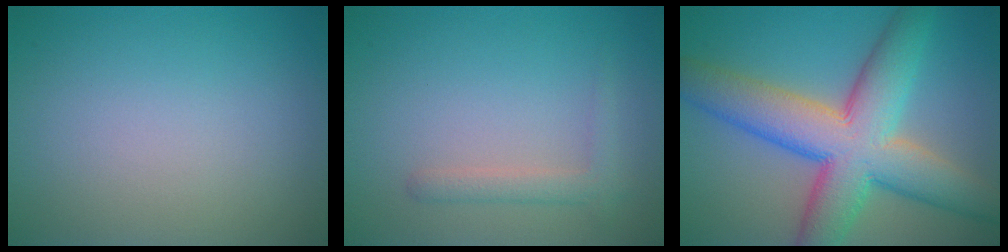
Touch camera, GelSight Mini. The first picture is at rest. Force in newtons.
{"total": 1.8, "press": 1.8, "slide": 0.1}
{"total": 10.9, "press": 10.9, "slide": 0.3}